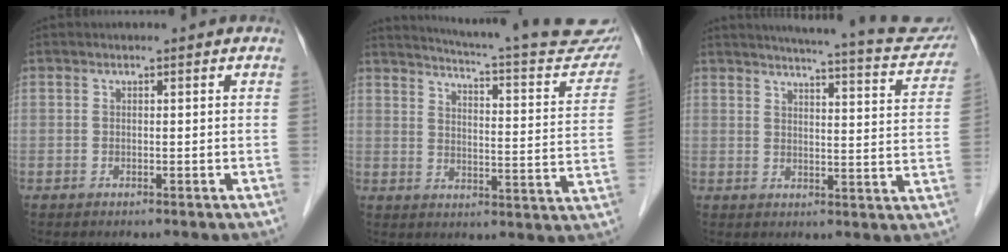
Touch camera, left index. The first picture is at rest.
{"total": 24.5, "force": [22.3, 2.5, 9.8], "torque": [-0.136, -0.069, 0.262]}
{"total": 18.2, "force": [16.7, 2.1, 7.0], "torque": [-0.085, -0.031, 0.184]}